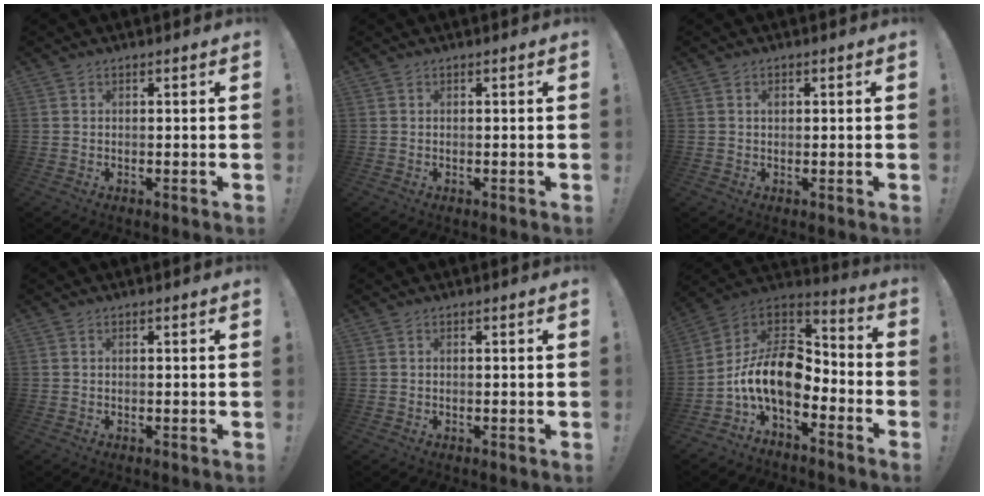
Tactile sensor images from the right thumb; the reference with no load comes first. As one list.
[{"total": 0.0}, {"total": 0.9, "force": [0.3, 0.7, 0.5], "torque": [-0.006, 0.001, 0.004]}, {"total": 0.0}, {"total": 0.0}, {"total": 15.7, "force": [-3.1, 9.7, 12.0], "torque": [-0.229, 0.012, -0.049]}]